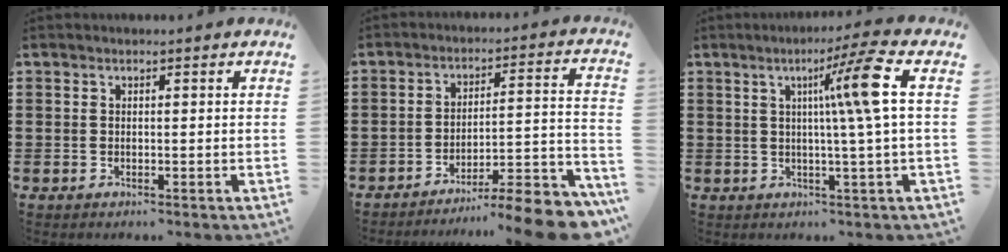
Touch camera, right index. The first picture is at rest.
{"total": 8.4, "force": [-7.5, 0.3, 3.6], "torque": [-0.043, 0.002, -0.146]}
{"total": 9.2, "force": [2.0, -1.6, 8.8], "torque": [-0.153, -0.006, 0.016]}